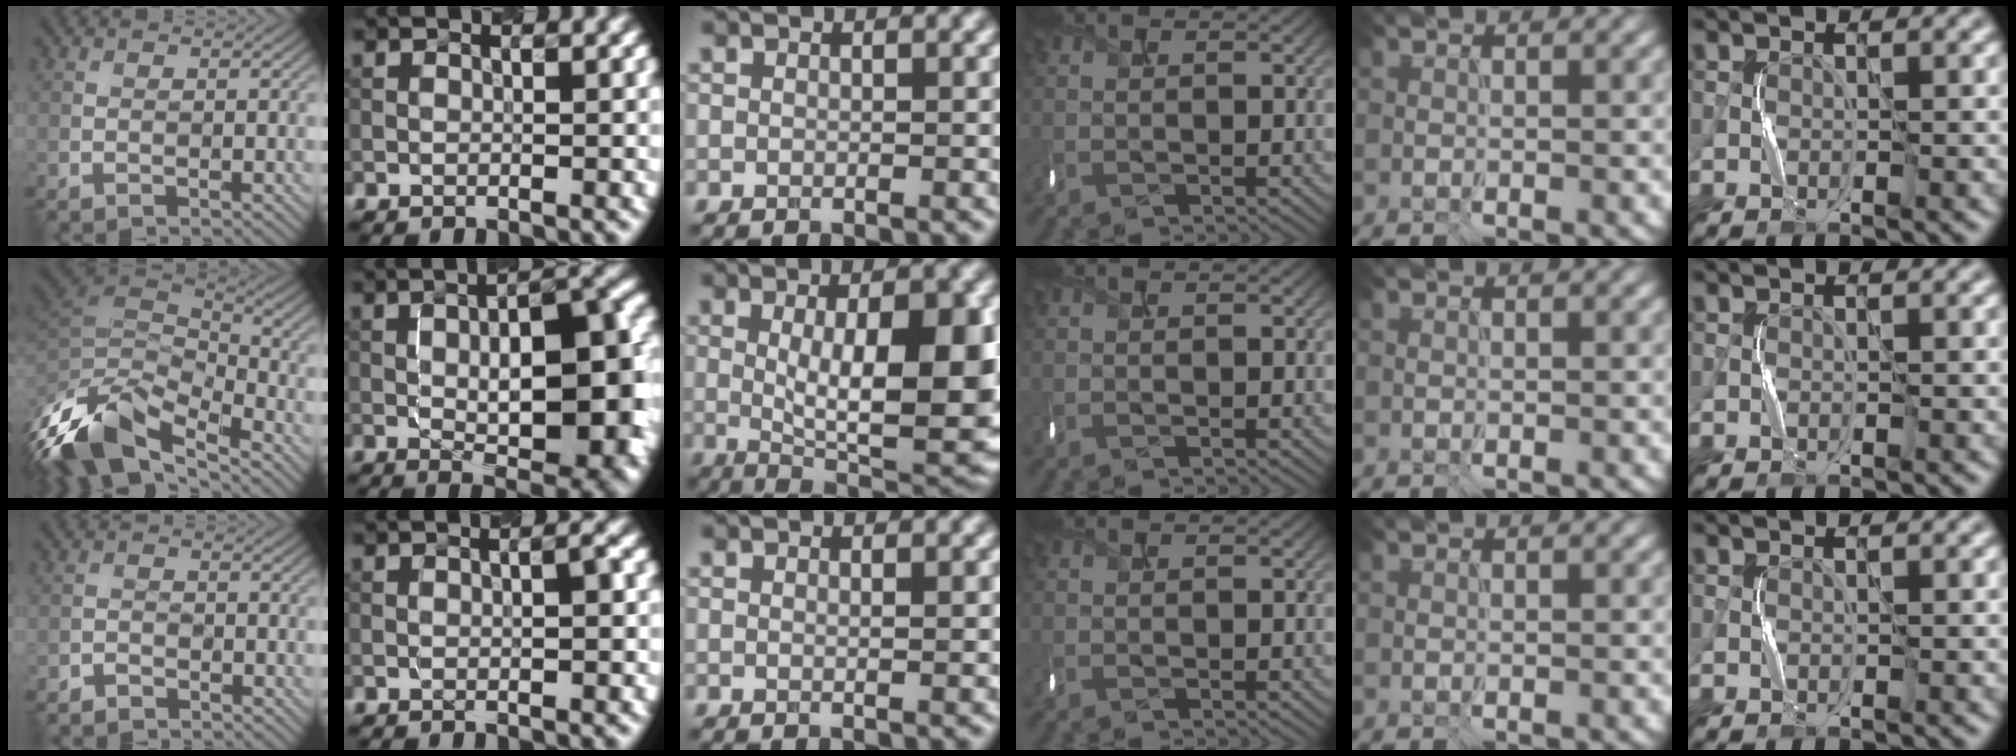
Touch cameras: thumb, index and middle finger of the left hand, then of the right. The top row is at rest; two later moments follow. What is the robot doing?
{"motion": "shake", "object": "box of matches"}